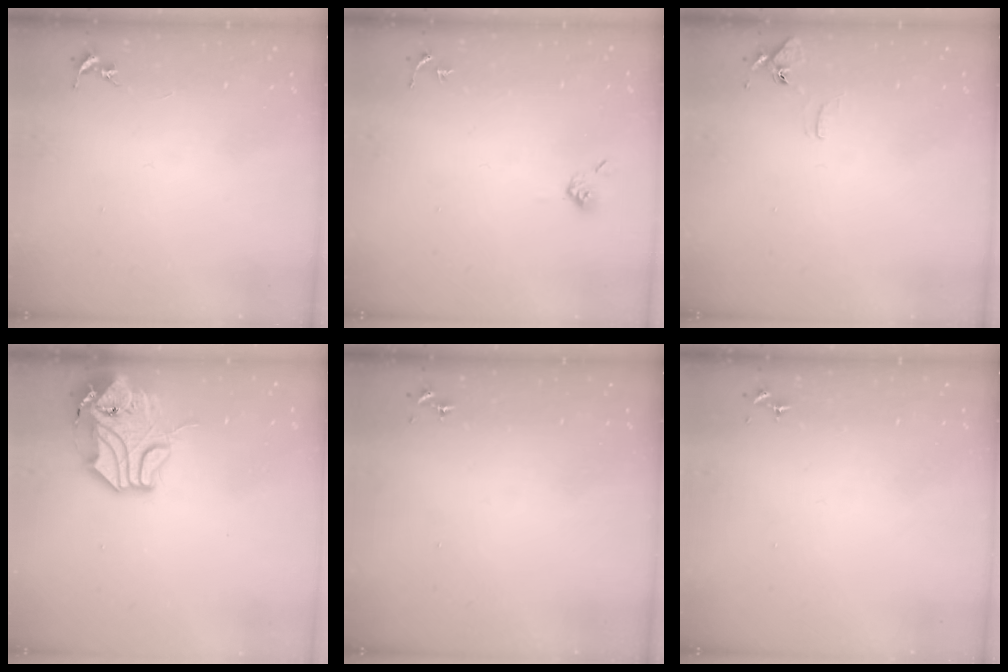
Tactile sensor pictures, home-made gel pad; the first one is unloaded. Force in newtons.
{"total": 4.6, "press": 4.6, "slide": 0.7}
{"total": 6.2, "press": 6.1, "slide": 0.6}
{"total": 13.7, "press": 13.5, "slide": 1.8}
{"total": 0.0}
{"total": 0.0}